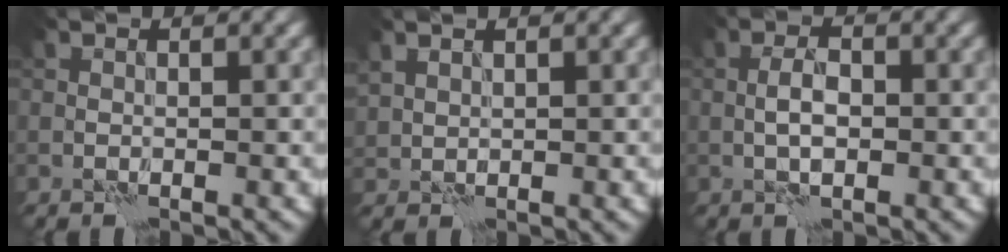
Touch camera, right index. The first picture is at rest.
{"total": 1.2, "force": [1.1, 0.5, 0.3], "torque": [-0.010, 0.005, 0.027]}
{"total": 2.5, "force": [-0.4, 1.1, 2.2], "torque": [-0.042, 0.005, -0.010]}